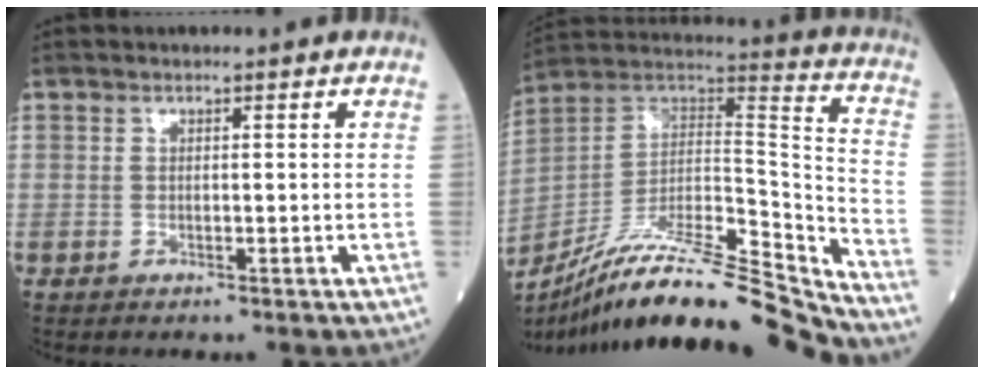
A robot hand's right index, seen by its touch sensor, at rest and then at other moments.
{"total": 24.3, "force": [-21.2, 0.6, 11.9], "torque": [-0.194, 0.003, -0.358]}